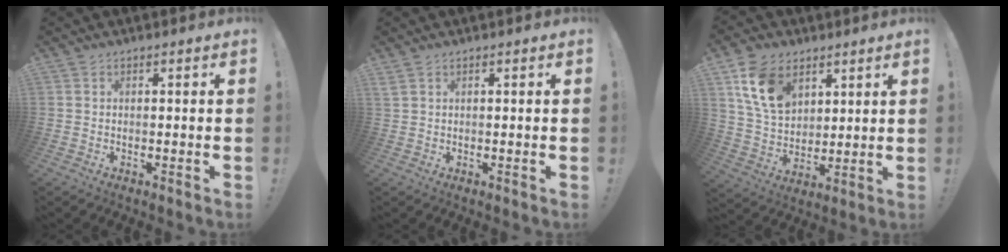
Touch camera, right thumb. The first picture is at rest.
{"total": 1.1, "force": [0.7, 0.6, 0.6], "torque": [-0.017, 0.005, 0.014]}
{"total": 14.6, "force": [7.2, 9.8, 8.1], "torque": [-0.151, -0.020, 0.144]}